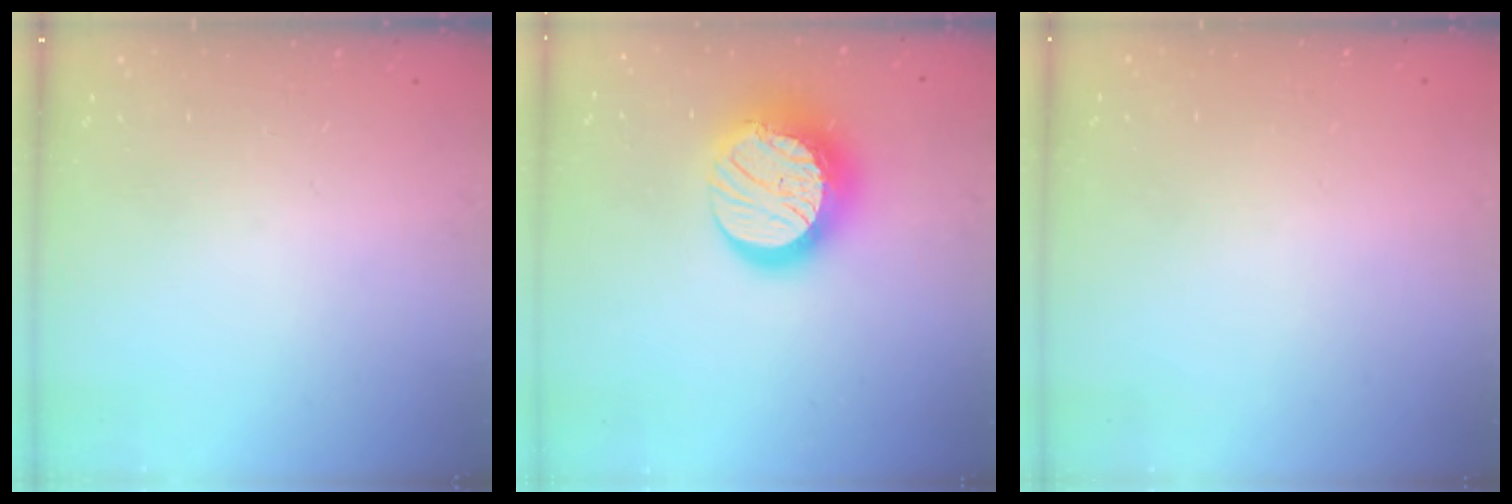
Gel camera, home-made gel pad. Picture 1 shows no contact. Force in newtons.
{"total": 17.8, "press": 17.8, "slide": 1.2}
{"total": 0.5, "press": 0.5, "slide": 0.1}